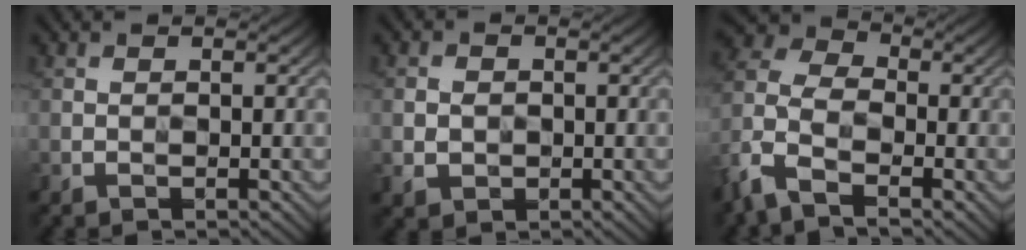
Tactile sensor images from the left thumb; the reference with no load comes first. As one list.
[{"total": 2.3, "force": [-0.3, 2.0, 1.0], "torque": [-0.025, -0.007, -0.002]}, {"total": 8.7, "force": [-5.1, 4.4, 5.5], "torque": [-0.142, -0.012, -0.120]}]